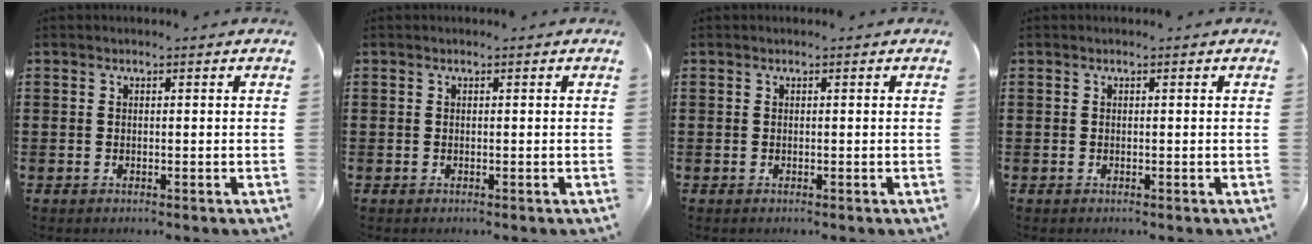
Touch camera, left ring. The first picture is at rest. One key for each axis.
{"total": 0.0}
{"total": 0.0}
{"total": 0.0}